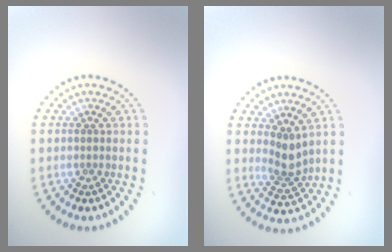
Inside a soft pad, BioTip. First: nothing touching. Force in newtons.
{"total": 2.5, "press": 1.8, "slide": 1.7}